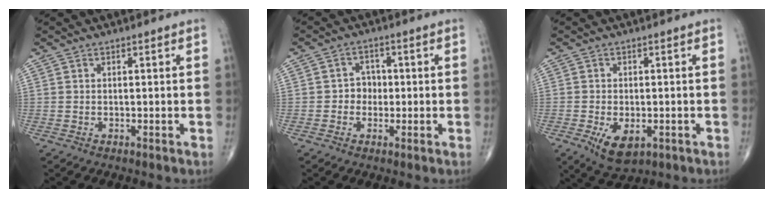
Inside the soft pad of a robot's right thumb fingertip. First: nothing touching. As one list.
[{"total": 3.4, "force": [-0.4, 3.1, 1.4], "torque": [0.006, 0.011, -0.016]}, {"total": 6.6, "force": [-2.4, 3.6, 5.0], "torque": [-0.078, -0.004, -0.028]}]